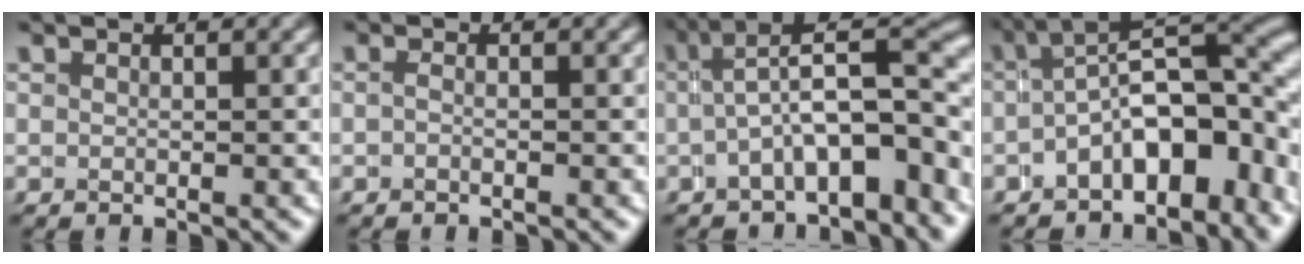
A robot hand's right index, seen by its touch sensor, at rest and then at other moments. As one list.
[{"total": 0.7, "force": [-0.6, -0.3, 0.0], "torque": [0.005, 0.005, -0.014]}, {"total": 7.5, "force": [-1.4, 2.7, 6.9], "torque": [-0.087, -0.003, -0.015]}, {"total": 9.3, "force": [-0.6, 5.3, 7.6], "torque": [-0.078, 0.010, -0.022]}]